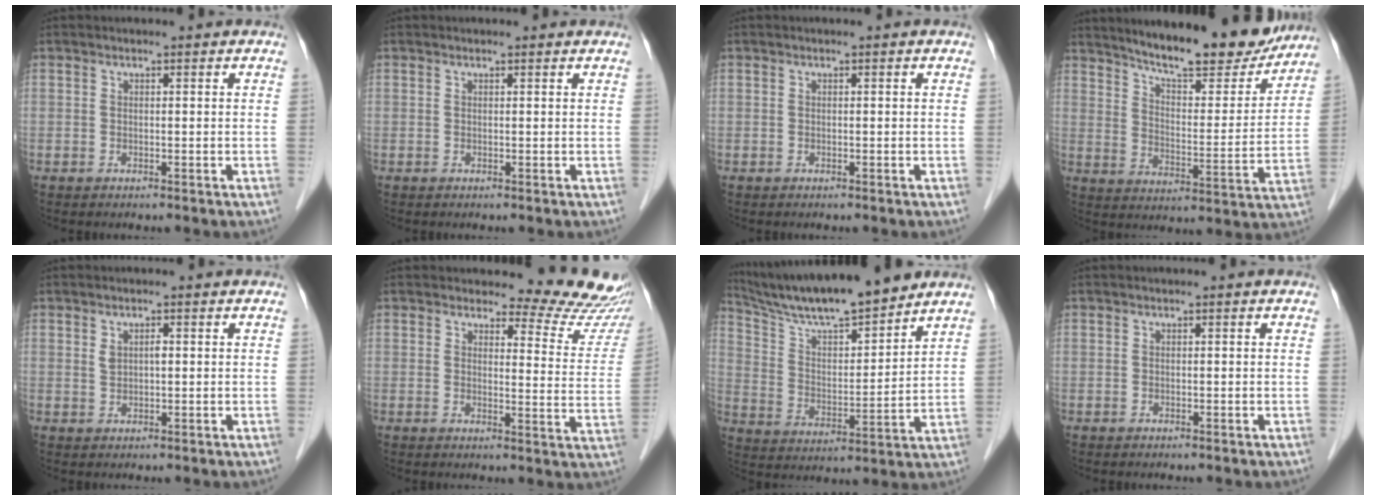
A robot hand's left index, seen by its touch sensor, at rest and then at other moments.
{"total": 0.7, "force": [0.7, 0.1, 0.0], "torque": [-0.007, 0.003, 0.009]}
{"total": 0.0}
{"total": 18.6, "force": [16.3, 3.3, 8.4], "torque": [-0.122, -0.022, 0.232]}
{"total": 1.7, "force": [0.6, 0.8, 1.4], "torque": [-0.027, 0.005, 0.013]}
{"total": 11.8, "force": [11.2, 3.2, 1.9], "torque": [0.005, -0.062, 0.096]}
{"total": 15.8, "force": [14.2, 1.0, 6.9], "torque": [-0.129, 0.004, 0.249]}
{"total": 0.0}